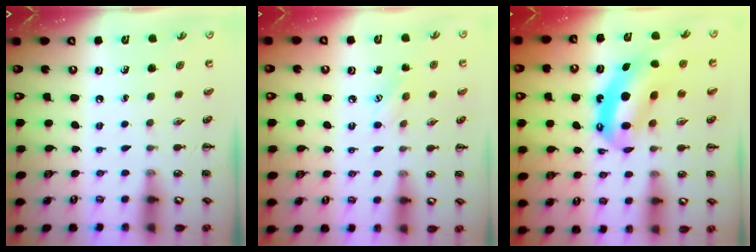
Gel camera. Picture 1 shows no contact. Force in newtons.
{"total": 4.7, "press": 4.6, "slide": 1.3}
{"total": 9.9, "press": 9.6, "slide": 2.4}